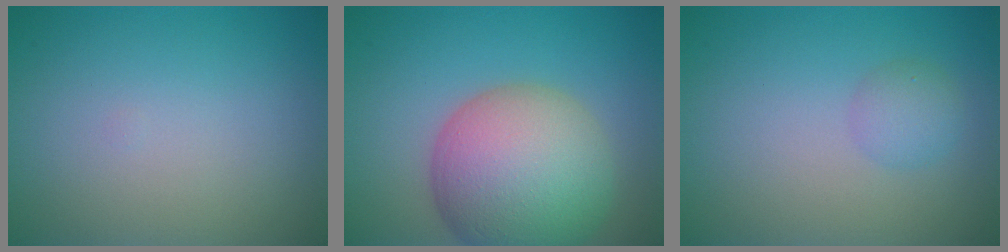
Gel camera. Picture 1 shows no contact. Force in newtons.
{"total": 11.1, "press": 11.0, "slide": 0.7}
{"total": 1.7, "press": 1.7, "slide": 0.0}